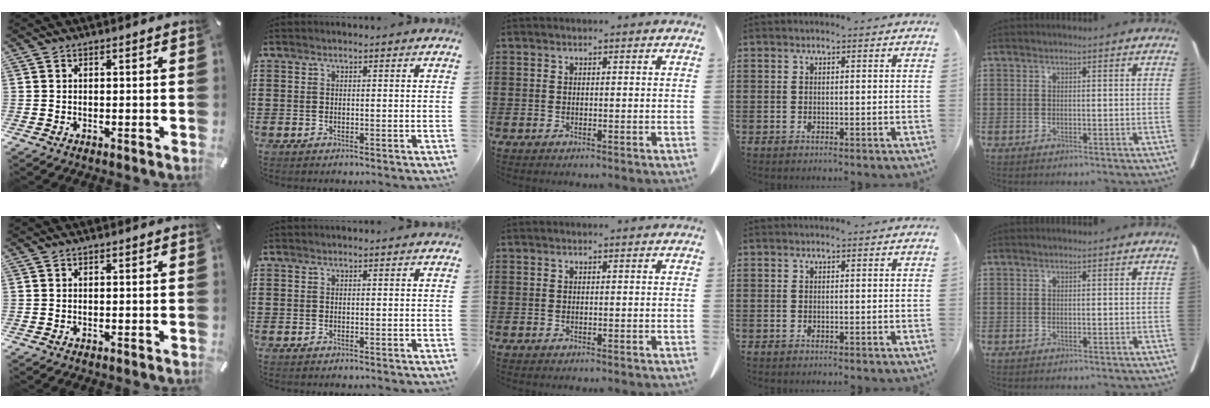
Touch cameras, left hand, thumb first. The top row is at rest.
{}